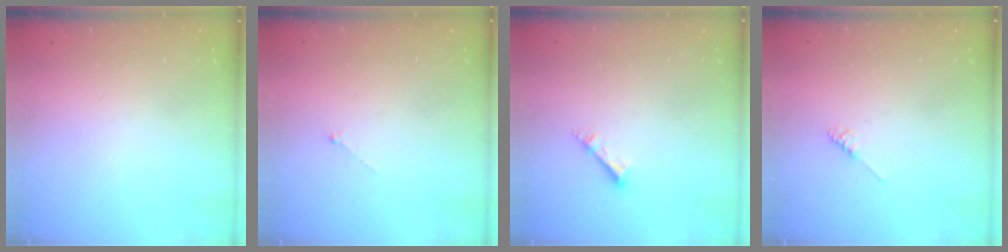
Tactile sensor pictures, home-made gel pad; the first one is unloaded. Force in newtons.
{"total": 0.0}
{"total": 2.6, "press": 2.5, "slide": 0.2}
{"total": 2.2, "press": 2.2, "slide": 0.5}